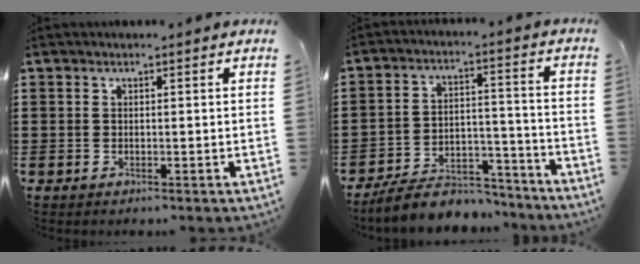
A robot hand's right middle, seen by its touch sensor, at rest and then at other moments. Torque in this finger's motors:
{"motor_torque": [1.31, -0.24, 0.59, 0.12]}